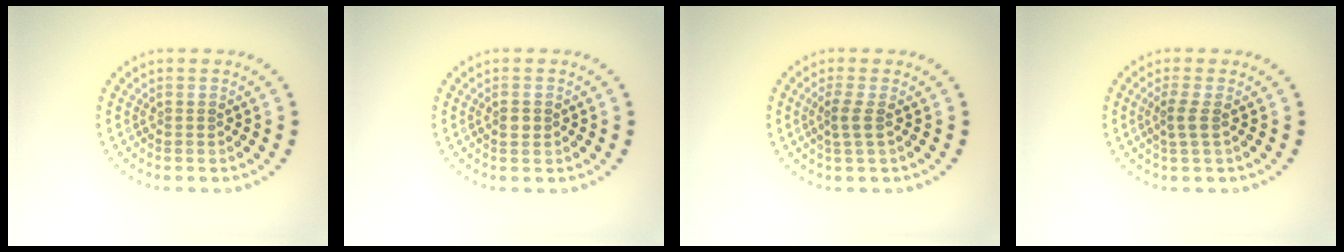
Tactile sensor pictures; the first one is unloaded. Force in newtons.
{"total": 0.9, "press": 0.8, "slide": 0.3}
{"total": 1.6, "press": 1.3, "slide": 1.0}
{"total": 1.6, "press": 1.2, "slide": 1.0}